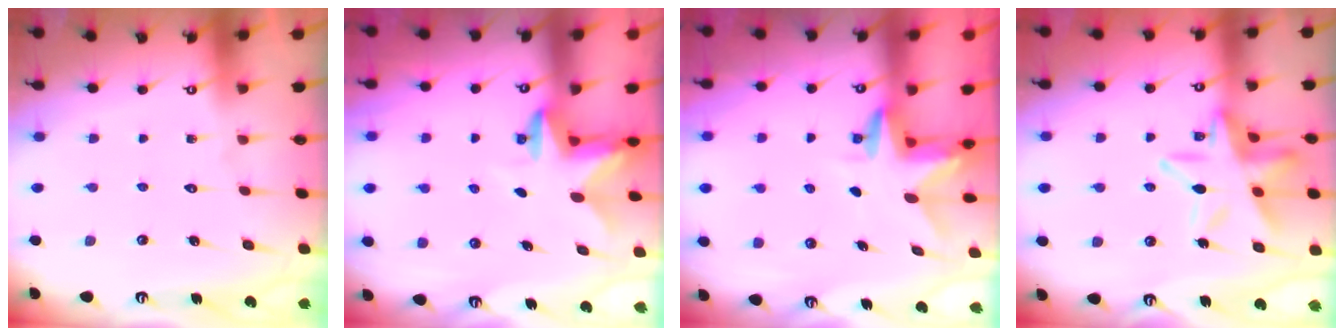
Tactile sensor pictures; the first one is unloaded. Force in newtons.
{"total": 2.8, "press": 2.8, "slide": 0.5}
{"total": 2.9, "press": 2.9, "slide": 0.2}
{"total": 15.5, "press": 15.4, "slide": 1.5}